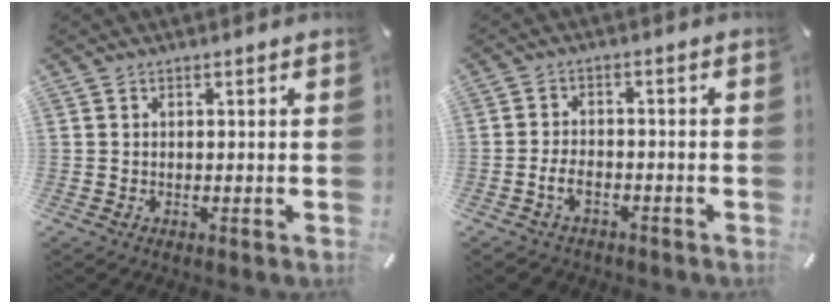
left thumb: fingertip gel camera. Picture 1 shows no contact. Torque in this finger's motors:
{"motor_torque": [-0.17, 0.98, 0.29, 0.29, 0.10]}